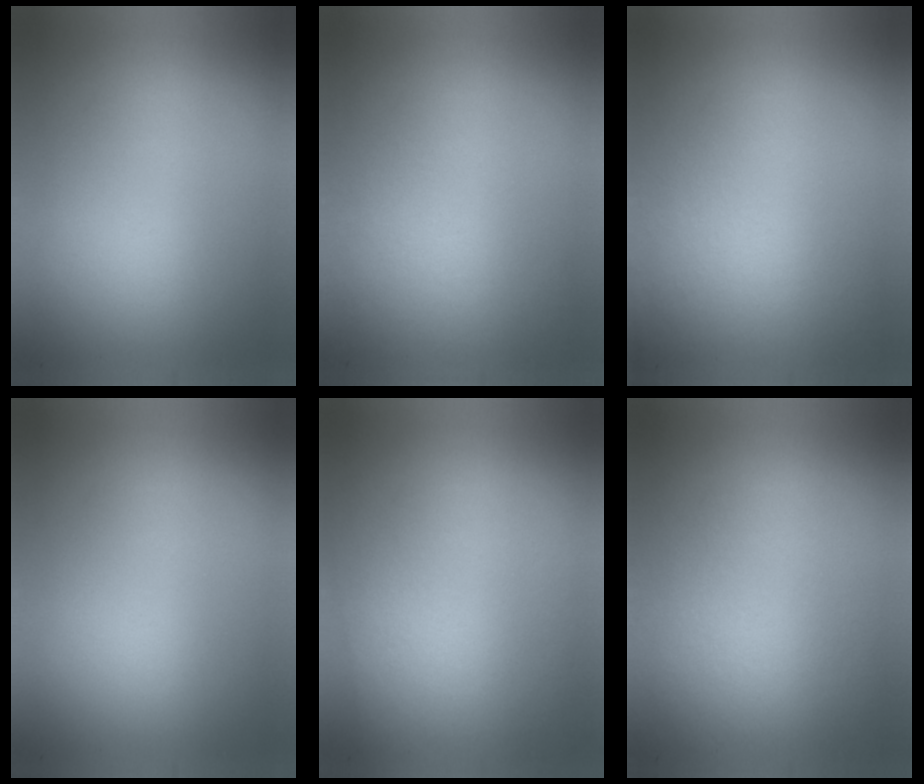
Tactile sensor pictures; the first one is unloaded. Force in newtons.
{"total": 2.3}
{"total": 2.7}
{"total": 0.0}
{"total": 2.6}
{"total": 4.0}